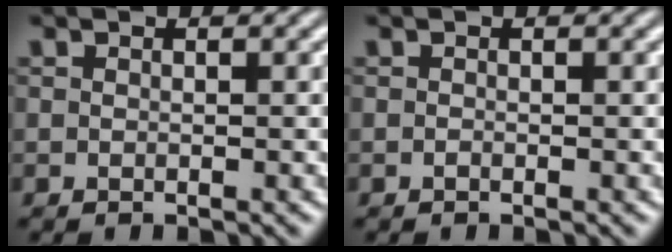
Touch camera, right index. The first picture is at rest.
{"total": 0.6, "force": [-0.3, -0.5, 0.0], "torque": [0.002, -0.001, -0.005]}